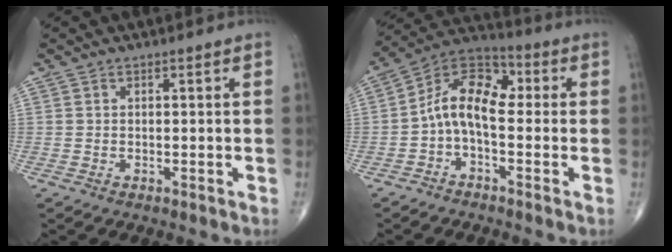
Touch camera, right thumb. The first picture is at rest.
{"total": 10.6, "force": [-1.0, 5.9, 8.7], "torque": [-0.134, 0.040, -0.034]}